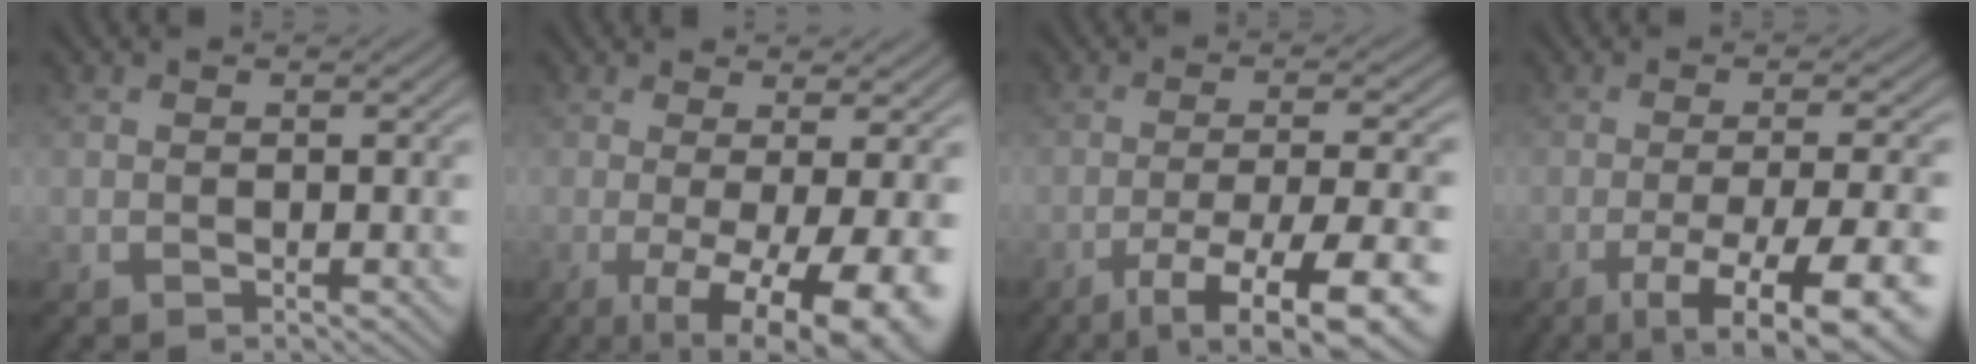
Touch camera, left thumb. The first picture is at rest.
{"total": 11.1, "force": [-2.5, 3.0, 10.3], "torque": [-0.133, 0.005, -0.028]}
{"total": 11.5, "force": [-6.5, 2.6, 9.2], "torque": [-0.160, -0.006, -0.090]}
{"total": 12.3, "force": [-5.9, 3.1, 10.3], "torque": [-0.152, -0.007, -0.077]}